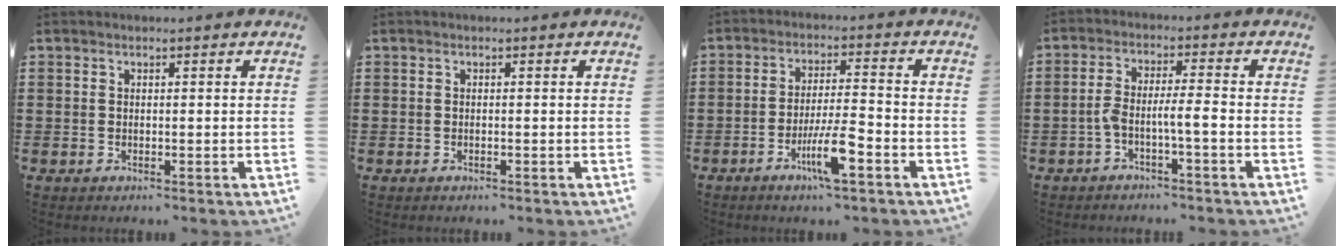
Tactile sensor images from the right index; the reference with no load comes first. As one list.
[{"total": 0.0}, {"total": 7.3, "force": [-3.5, 1.0, 6.4], "torque": [-0.127, -0.011, -0.063]}, {"total": 4.4, "force": [-1.8, 0.4, 4.0], "torque": [-0.094, -0.006, -0.040]}]